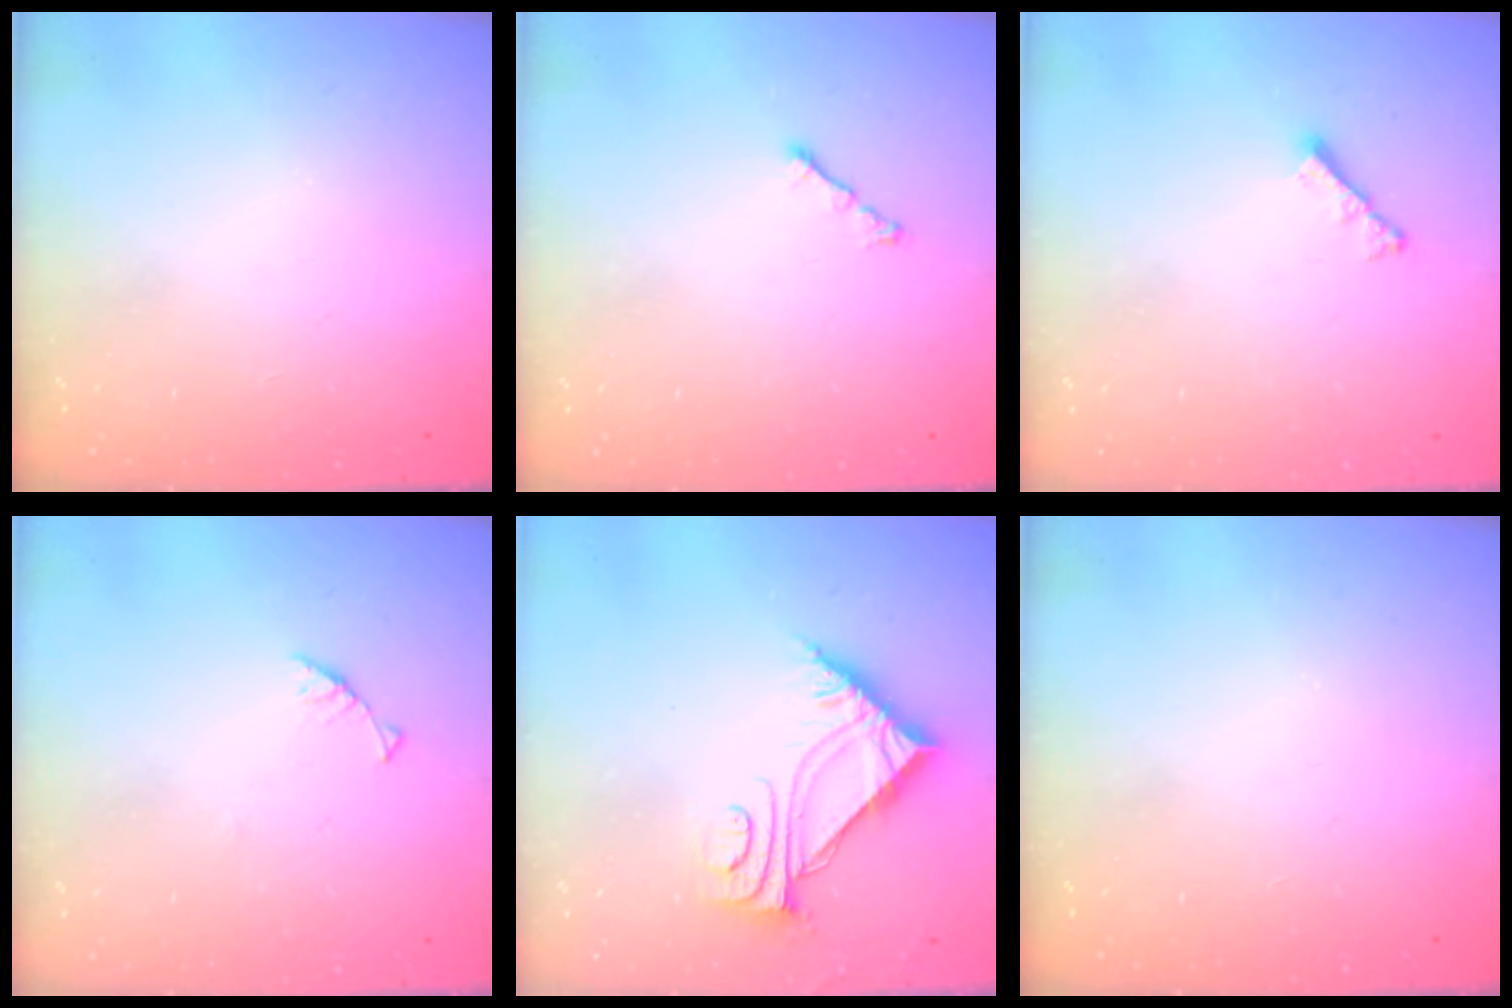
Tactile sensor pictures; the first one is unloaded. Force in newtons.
{"total": 1.7, "press": 1.6, "slide": 0.6}
{"total": 3.2, "press": 3.2, "slide": 0.7}
{"total": 3.0, "press": 3.0, "slide": 0.3}
{"total": 7.7, "press": 7.7, "slide": 0.4}
{"total": 0.0}